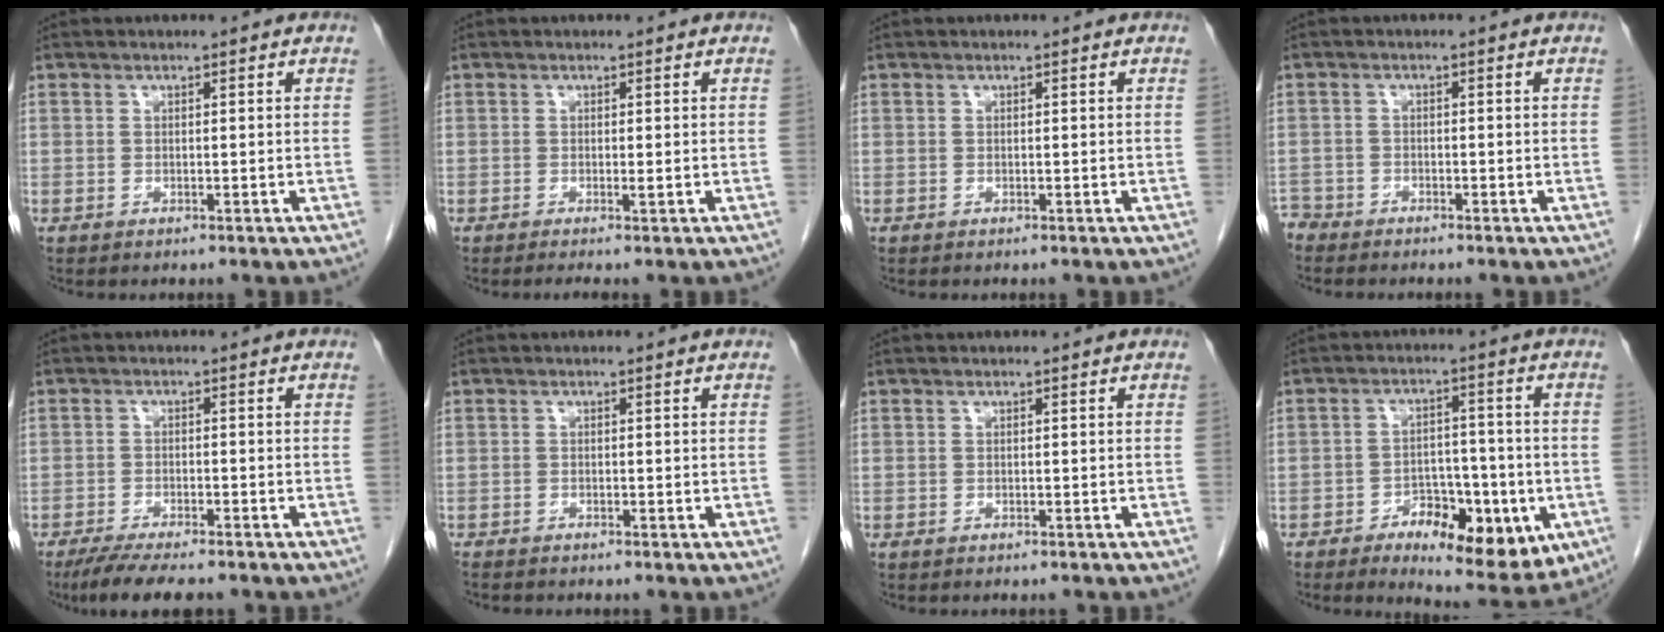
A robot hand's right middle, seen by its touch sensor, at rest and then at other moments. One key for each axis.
{"total": 1.0, "fx": -0.4, "fy": -0.2, "fz": 0.9, "tx": -0.020, "ty": -0.005, "tz": -0.006}
{"total": 0.0}
{"total": 2.8, "fx": -2.6, "fy": 0.8, "fz": -0.4, "tx": 0.010, "ty": -0.004, "tz": -0.054}
{"total": 7.7, "fx": -6.4, "fy": 1.4, "fz": 4.1, "tx": -0.065, "ty": -0.017, "tz": -0.104}
{"total": 1.5, "fx": -1.4, "fy": 0.2, "fz": 0.4, "tx": -0.009, "ty": -0.003, "tz": -0.022}
{"total": 1.3, "fx": -1.2, "fy": 0.3, "fz": 0.5, "tx": -0.012, "ty": -0.002, "tz": -0.014}
{"total": 12.7, "fx": -5.3, "fy": 5.7, "fz": 10.0, "tx": -0.131, "ty": 0.006, "tz": -0.069}